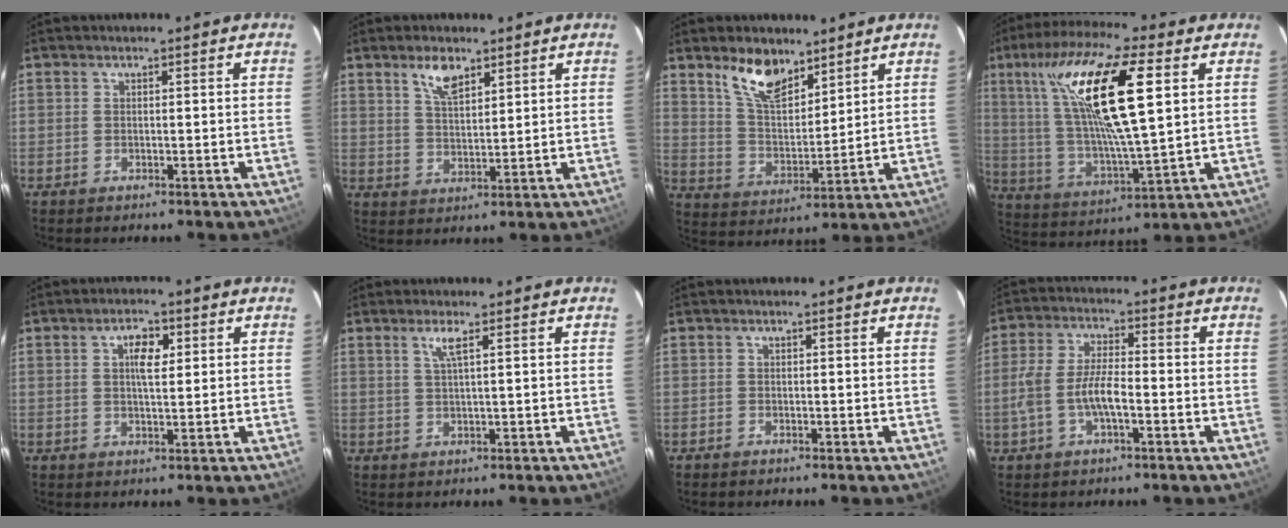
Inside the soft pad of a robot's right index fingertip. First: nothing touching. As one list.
[{"total": 5.6, "force": [3.7, 2.3, 3.6], "torque": [-0.061, 0.000, 0.071]}, {"total": 10.7, "force": [7.6, 4.7, 5.9], "torque": [-0.102, 0.000, 0.147]}, {"total": 20.9, "force": [7.5, 4.7, 19.0], "torque": [-0.354, 0.011, 0.141]}, {"total": 4.4, "force": [1.5, 1.8, 3.7], "torque": [-0.062, 0.007, 0.025]}, {"total": 2.5, "force": [1.3, -0.3, 2.1], "torque": [-0.041, -0.004, 0.026]}, {"total": 0.0}, {"total": 7.6, "force": [-2.3, 2.5, 6.8], "torque": [-0.143, 0.005, -0.042]}]